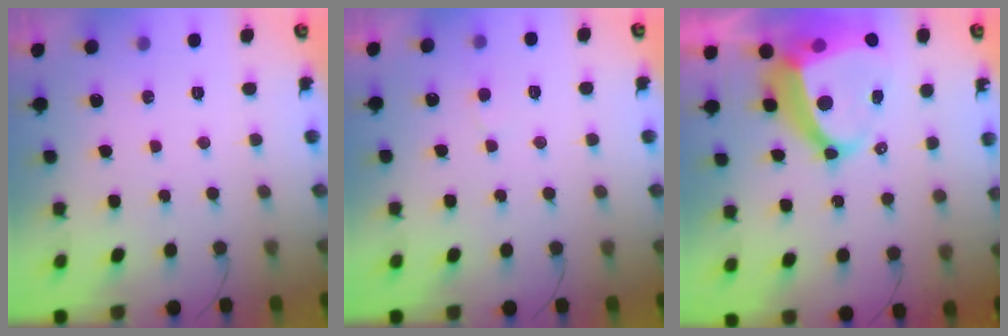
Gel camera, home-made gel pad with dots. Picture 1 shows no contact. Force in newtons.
{"total": 2.5, "press": 2.5, "slide": 0.1}
{"total": 13.5, "press": 13.4, "slide": 1.5}